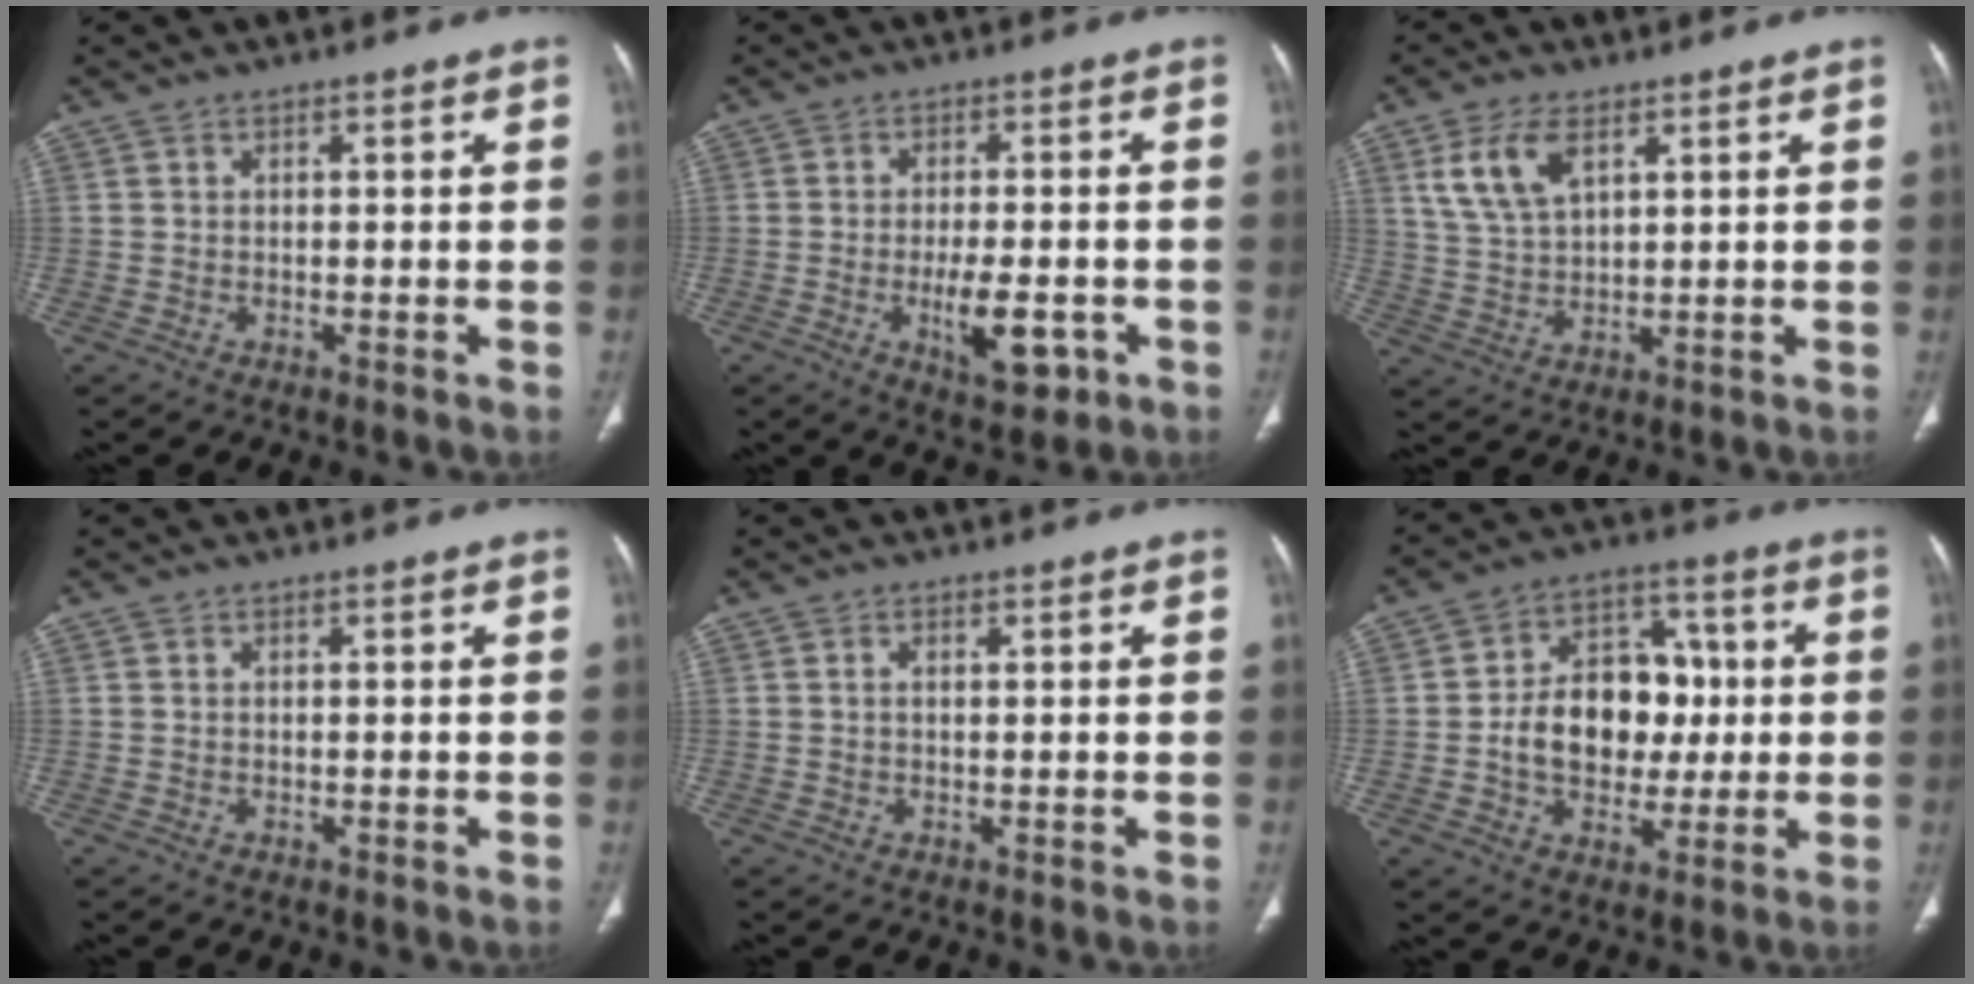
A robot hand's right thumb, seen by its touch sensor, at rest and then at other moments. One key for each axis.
{"total": 8.4, "fx": -2.8, "fy": 3.5, "fz": 7.1, "tx": -0.099, "ty": 0.003, "tz": -0.036}
{"total": 8.3, "fx": 3.9, "fy": 4.2, "fz": 6.0, "tx": -0.117, "ty": -0.010, "tz": 0.082}
{"total": 0.0}
{"total": 1.0, "fx": 0.3, "fy": 0.5, "fz": 0.8, "tx": -0.020, "ty": 0.004, "tz": 0.006}
{"total": 15.4, "fx": -0.4, "fy": 11.5, "fz": 10.1, "tx": -0.116, "ty": 0.031, "tz": -0.003}